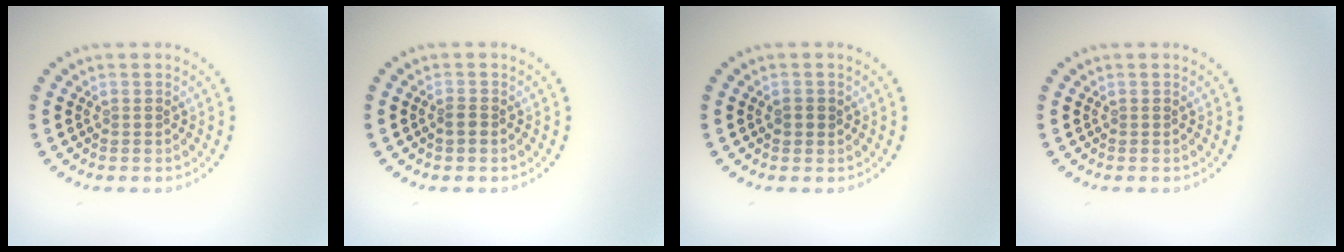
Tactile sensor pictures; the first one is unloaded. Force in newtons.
{"total": 1.0, "press": 0.8, "slide": 0.5}
{"total": 1.0, "press": 1.0, "slide": 0.2}
{"total": 0.0}